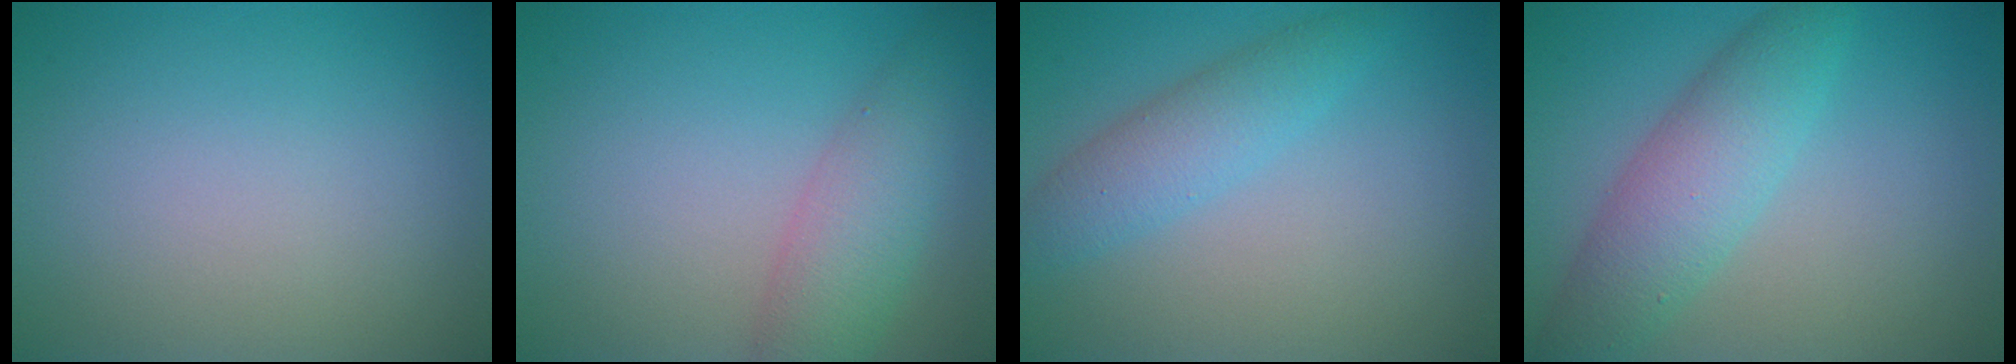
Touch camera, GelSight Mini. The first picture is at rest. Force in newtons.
{"total": 4.3, "press": 4.3, "slide": 0.1}
{"total": 3.2, "press": 3.2, "slide": 0.0}
{"total": 5.1, "press": 5.1, "slide": 0.1}